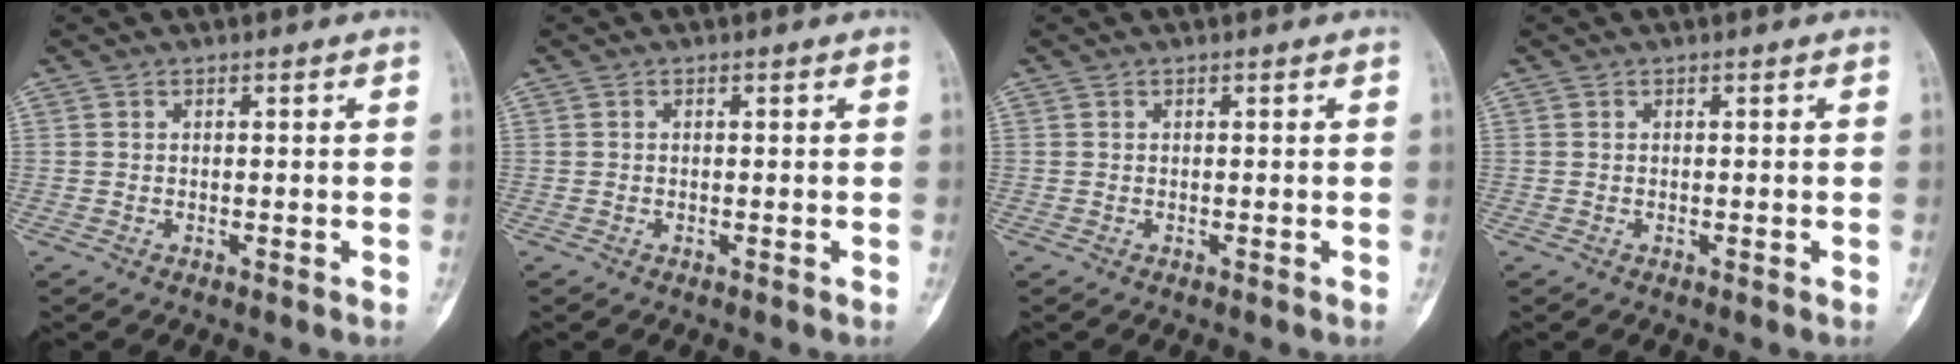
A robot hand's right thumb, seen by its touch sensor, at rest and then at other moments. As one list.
[{"total": 0.0}, {"total": 0.0}, {"total": 0.0}]